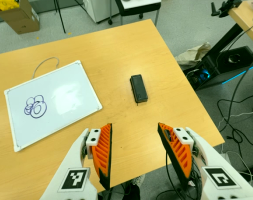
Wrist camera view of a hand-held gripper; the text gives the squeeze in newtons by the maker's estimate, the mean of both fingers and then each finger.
{"total": 0.0}